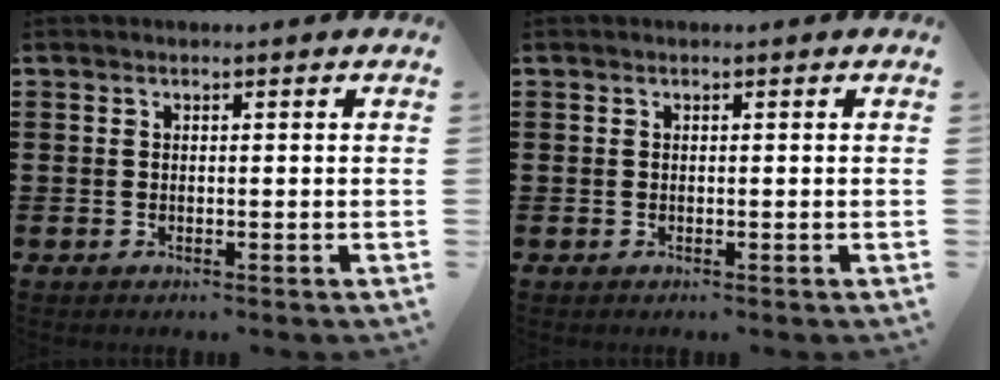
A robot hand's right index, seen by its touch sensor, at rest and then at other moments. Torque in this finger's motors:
{"motor_torque": [-0.01, 0.01, 0.00, -0.01]}